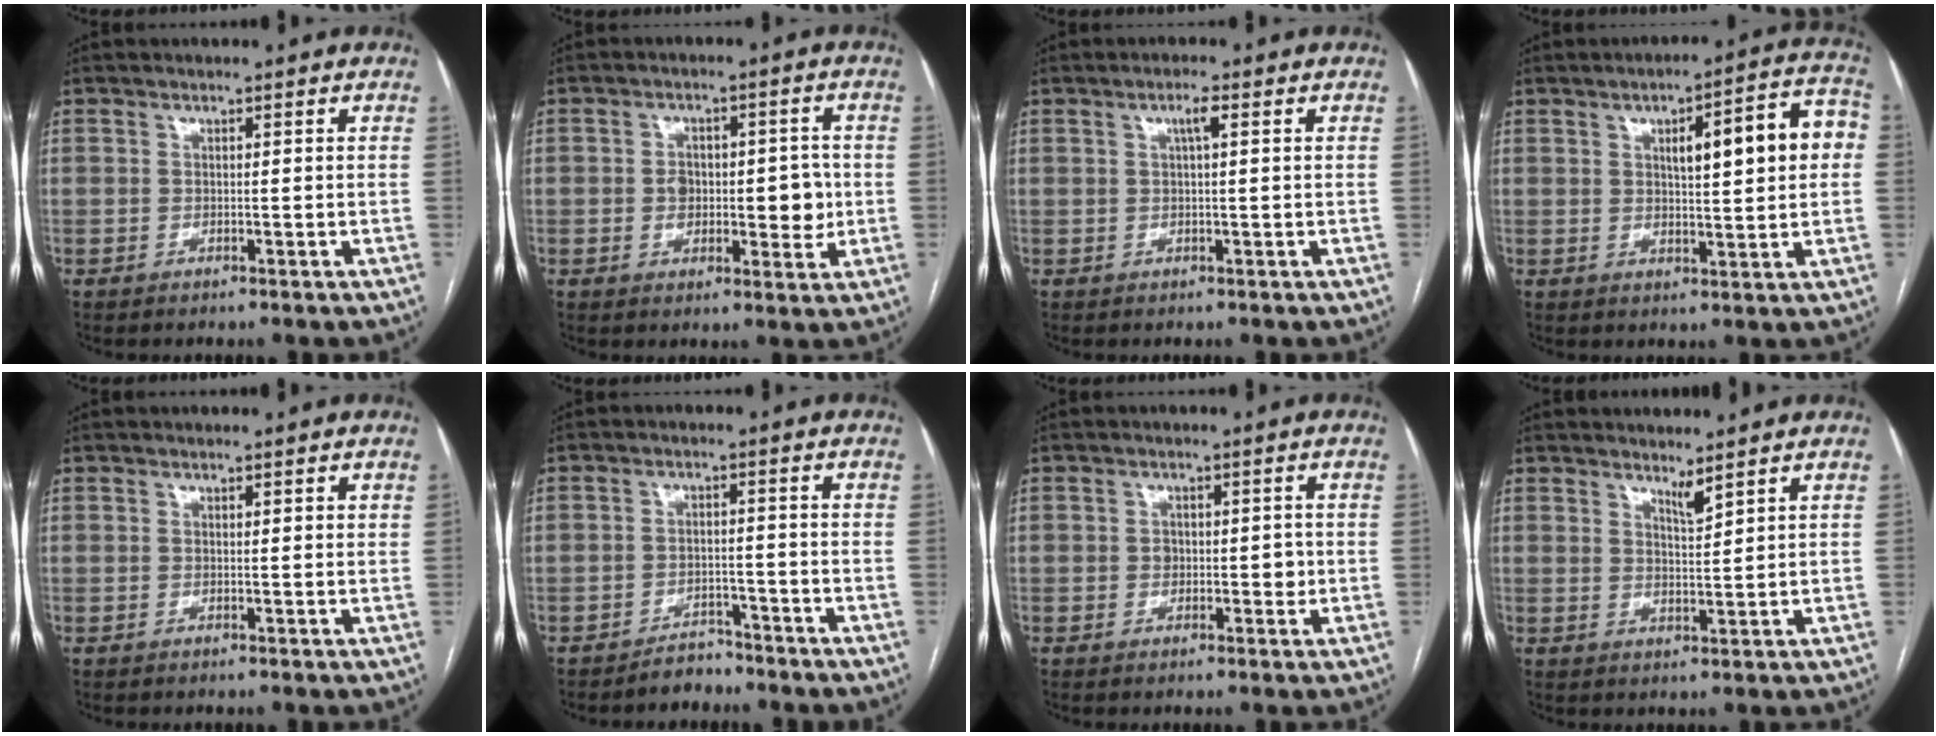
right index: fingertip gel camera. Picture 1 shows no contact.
{"total": 7.4, "force": [-0.4, 4.3, 6.0], "torque": [-0.071, 0.013, 0.002]}
{"total": 2.1, "force": [0.7, 0.1, 2.0], "torque": [-0.038, 0.003, 0.011]}
{"total": 11.5, "force": [2.1, 2.3, 11.1], "torque": [-0.149, 0.031, 0.027]}
{"total": 1.1, "force": [0.6, 0.3, 0.8], "torque": [-0.016, 0.001, 0.005]}
{"total": 3.2, "force": [-2.9, 1.3, 0.1], "torque": [-0.002, 0.003, -0.045]}
{"total": 2.8, "force": [-0.1, 1.9, 2.0], "torque": [-0.025, 0.004, 0.002]}
{"total": 2.9, "force": [2.0, -0.3, 2.1], "torque": [-0.042, -0.010, 0.037]}